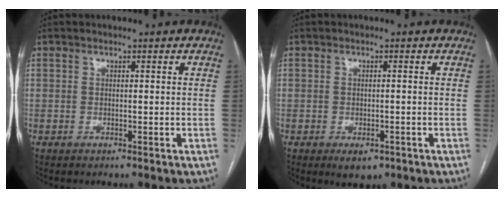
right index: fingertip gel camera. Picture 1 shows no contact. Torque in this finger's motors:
{"motor_torque": [-0.05, -0.02, 0.00, -0.03]}